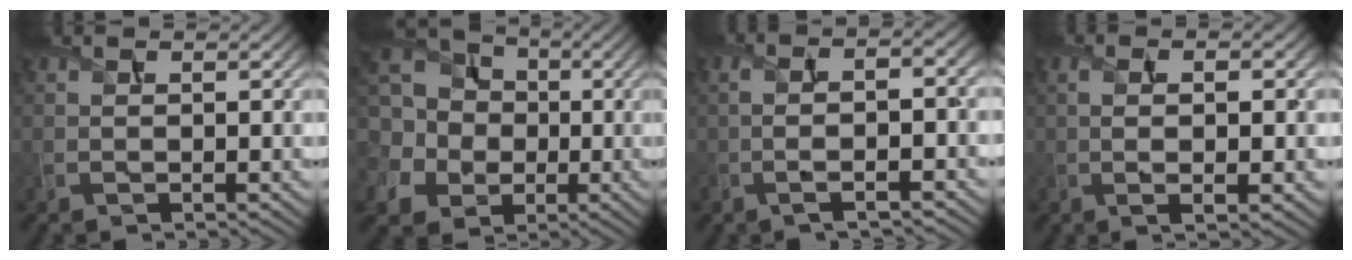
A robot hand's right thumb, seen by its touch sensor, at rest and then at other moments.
{"total": 14.9, "force": [0.7, 12.8, 7.6], "torque": [-0.239, 0.011, -0.012]}
{"total": 5.8, "force": [-1.5, 1.7, 5.3], "torque": [-0.084, -0.004, -0.028]}
{"total": 4.3, "force": [-0.1, 1.1, 4.1], "torque": [-0.075, 0.001, -0.001]}